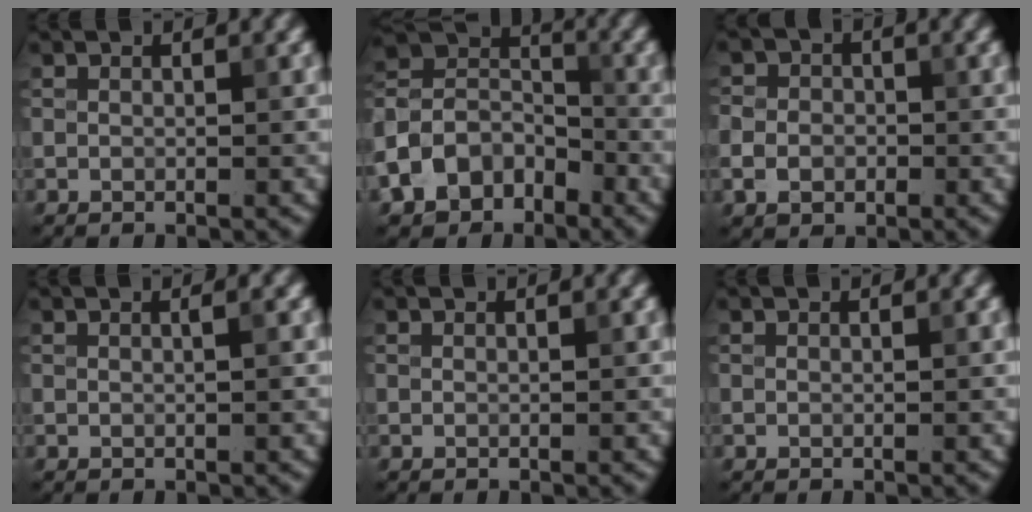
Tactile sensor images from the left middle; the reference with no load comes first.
{"total": 7.4, "force": [-4.0, 5.4, 3.1], "torque": [-0.054, 0.010, -0.089]}
{"total": 3.2, "force": [-0.9, 2.7, 1.6], "torque": [-0.024, -0.003, -0.024]}
{"total": 0.9, "force": [0.1, 0.3, 0.8], "torque": [-0.009, 0.003, -0.004]}
{"total": 0.0}
{"total": 0.0}